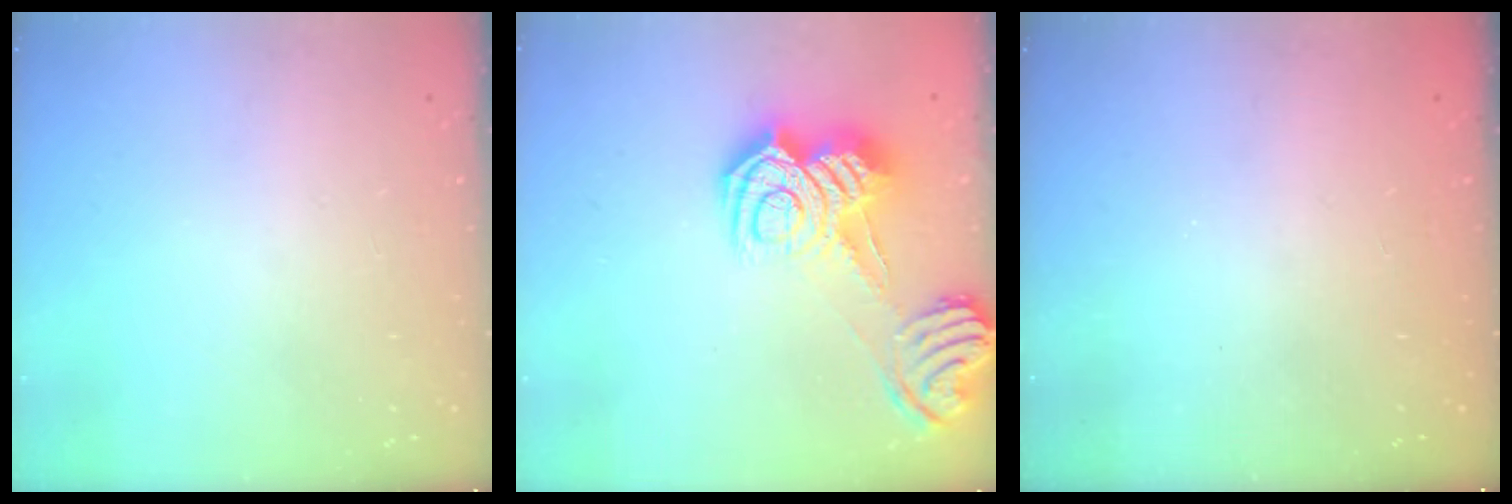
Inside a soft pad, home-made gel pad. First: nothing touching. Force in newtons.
{"total": 15.2, "press": 15.1, "slide": 0.9}
{"total": 2.4, "press": 2.3, "slide": 0.7}